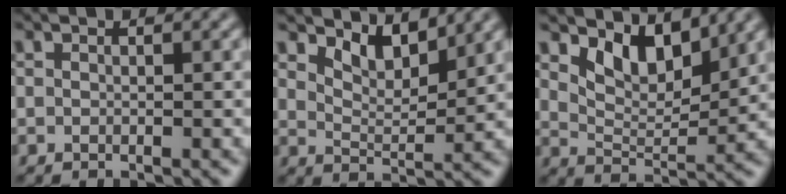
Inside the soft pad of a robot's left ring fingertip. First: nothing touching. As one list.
[{"total": 3.6, "force": [3.1, 1.0, 1.6], "torque": [-0.038, -0.008, 0.053]}, {"total": 4.7, "force": [3.4, 2.0, 2.6], "torque": [-0.055, -0.010, 0.057]}]